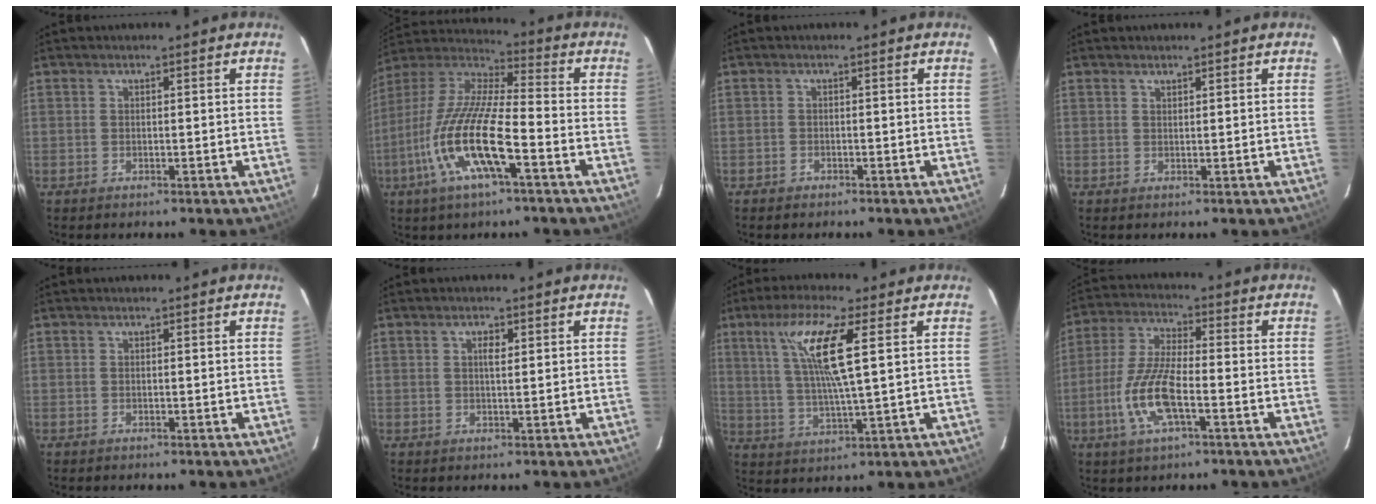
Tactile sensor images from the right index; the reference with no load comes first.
{"total": 17.4, "force": [-6.9, 3.6, 15.6], "torque": [-0.315, -0.019, -0.140]}
{"total": 1.2, "force": [-0.9, 0.8, 0.0], "torque": [0.000, 0.002, -0.013]}
{"total": 0.6, "force": [0.6, 0.1, 0.1], "torque": [0.000, -0.001, 0.012]}
{"total": 0.0}
{"total": 2.0, "force": [0.7, 0.7, 1.7], "torque": [-0.028, 0.002, 0.012]}
{"total": 11.7, "force": [4.0, 1.0, 11.0], "torque": [-0.206, 0.001, 0.079]}
{"total": 11.5, "force": [-4.0, 3.2, 10.2], "torque": [-0.221, -0.004, -0.079]}